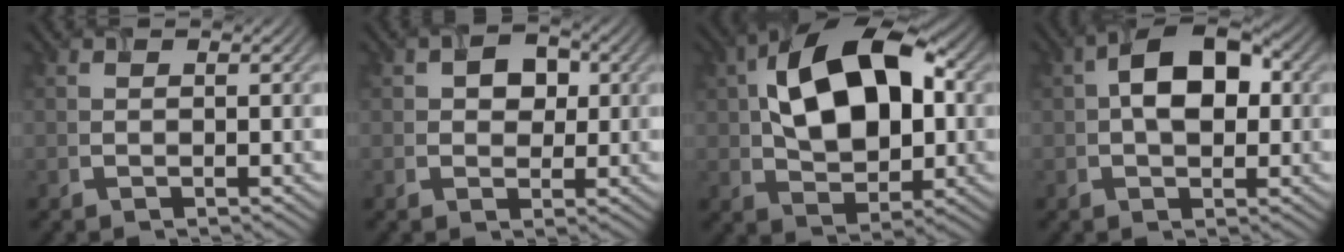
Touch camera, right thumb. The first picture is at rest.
{"total": 3.3, "force": [0.5, 2.6, 1.9], "torque": [-0.032, 0.005, 0.001]}
{"total": 14.6, "force": [2.7, 8.7, 11.4], "torque": [-0.200, 0.023, 0.039]}
{"total": 8.0, "force": [1.2, 4.8, 6.2], "torque": [-0.100, 0.013, 0.011]}